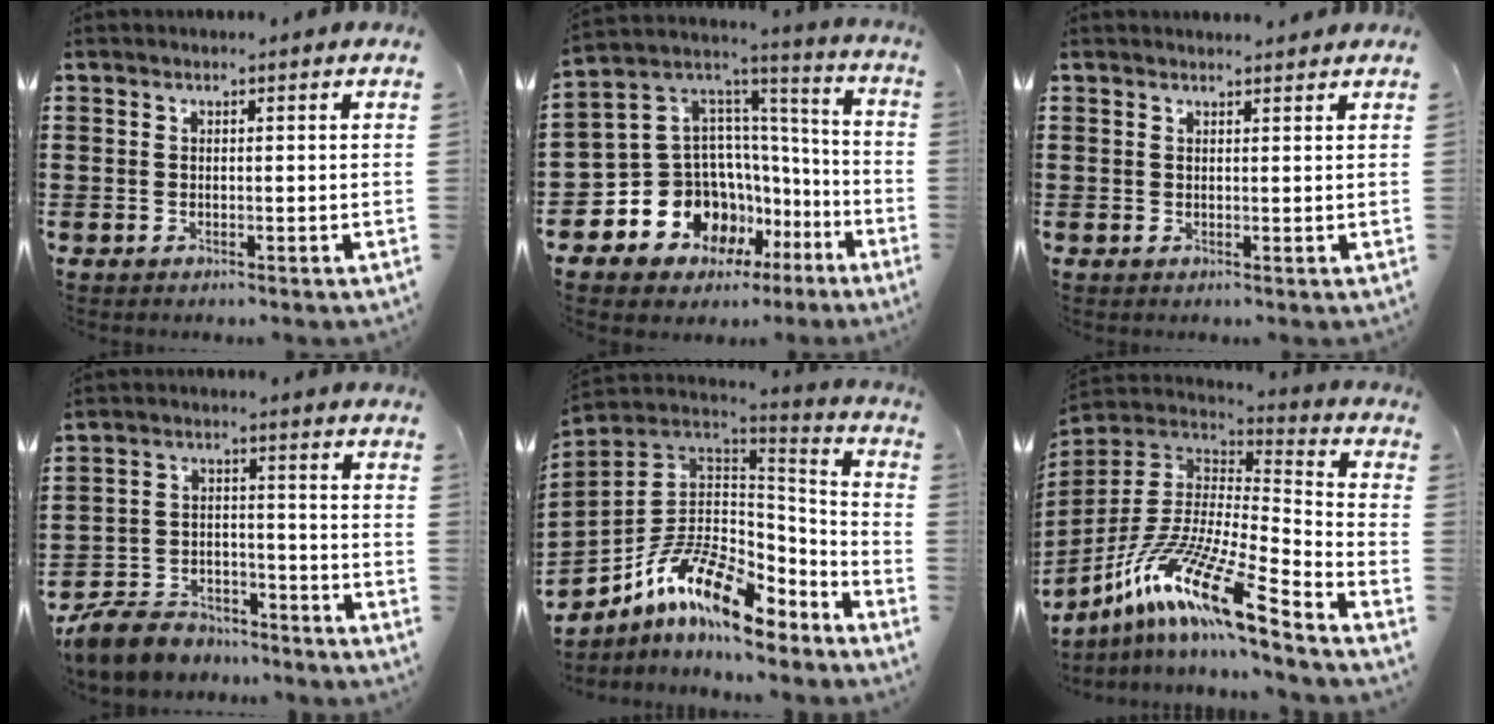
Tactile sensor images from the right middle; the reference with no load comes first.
{"total": 11.4, "force": [-6.2, 9.2, 2.5], "torque": [-0.098, -0.017, -0.106]}
{"total": 1.3, "force": [1.3, 0.0, 0.1], "torque": [0.004, -0.004, 0.023]}
{"total": 7.3, "force": [-6.9, 2.1, 1.0], "torque": [-0.038, 0.014, -0.141]}
{"total": 12.7, "force": [-6.8, 5.8, 9.0], "torque": [-0.190, 0.007, -0.133]}
{"total": 14.8, "force": [-9.6, 2.3, 11.0], "torque": [-0.237, -0.005, -0.189]}